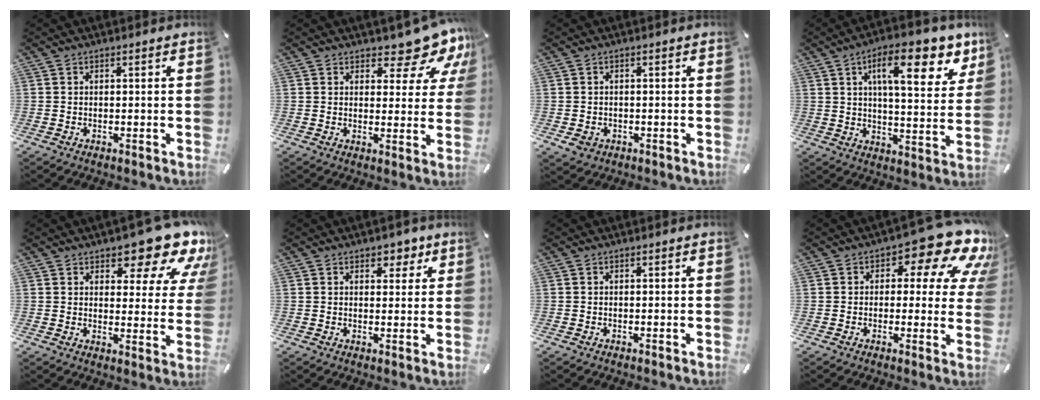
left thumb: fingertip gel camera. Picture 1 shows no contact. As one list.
[{"total": 9.8, "force": [7.7, 4.0, 4.5], "torque": [-0.043, -0.068, 0.130]}, {"total": 2.2, "force": [-1.0, 1.8, 0.6], "torque": [-0.010, 0.005, -0.020]}, {"total": 16.9, "force": [8.7, 6.2, 13.0], "torque": [-0.196, -0.027, 0.134]}, {"total": 13.8, "force": [10.1, 5.4, 7.7], "torque": [-0.092, -0.078, 0.167]}, {"total": 3.9, "force": [2.3, 2.9, 1.3], "torque": [0.008, -0.009, 0.032]}, {"total": 0.0}, {"total": 14.8, "force": [8.0, 6.8, 10.5], "torque": [-0.136, -0.053, 0.132]}]